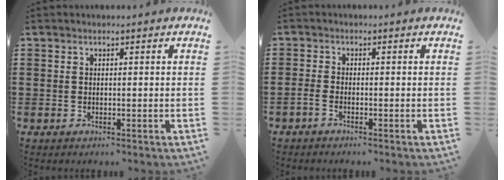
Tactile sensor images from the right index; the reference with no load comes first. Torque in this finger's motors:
{"motor_torque": [1.13, 0.95, 0.05, 0.03]}